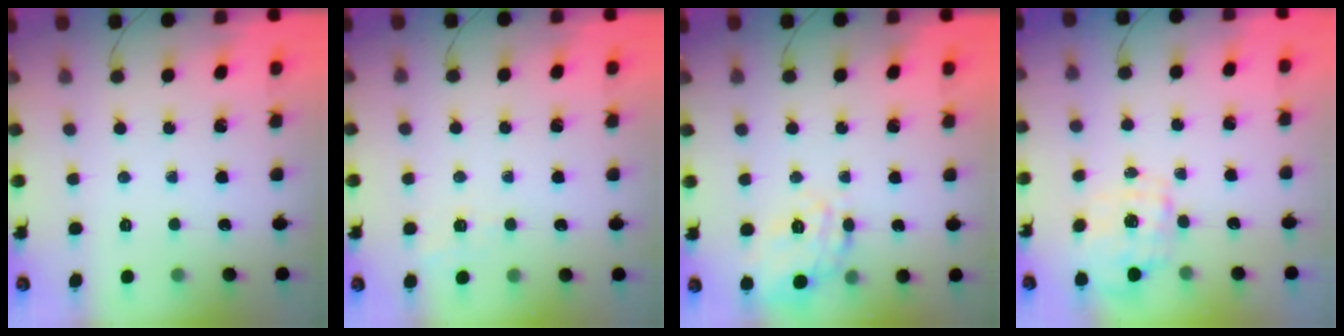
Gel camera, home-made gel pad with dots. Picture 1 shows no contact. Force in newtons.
{"total": 1.4, "press": 0.6, "slide": 1.3}
{"total": 15.9, "press": 15.8, "slide": 0.7}
{"total": 1.7, "press": 1.6, "slide": 0.5}